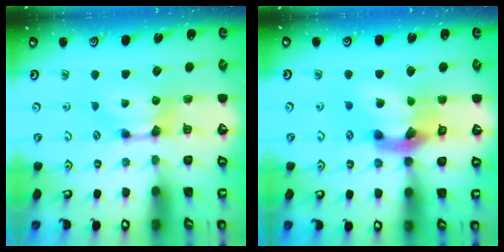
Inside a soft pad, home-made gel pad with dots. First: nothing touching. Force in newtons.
{"total": 7.9, "press": 7.5, "slide": 2.3}